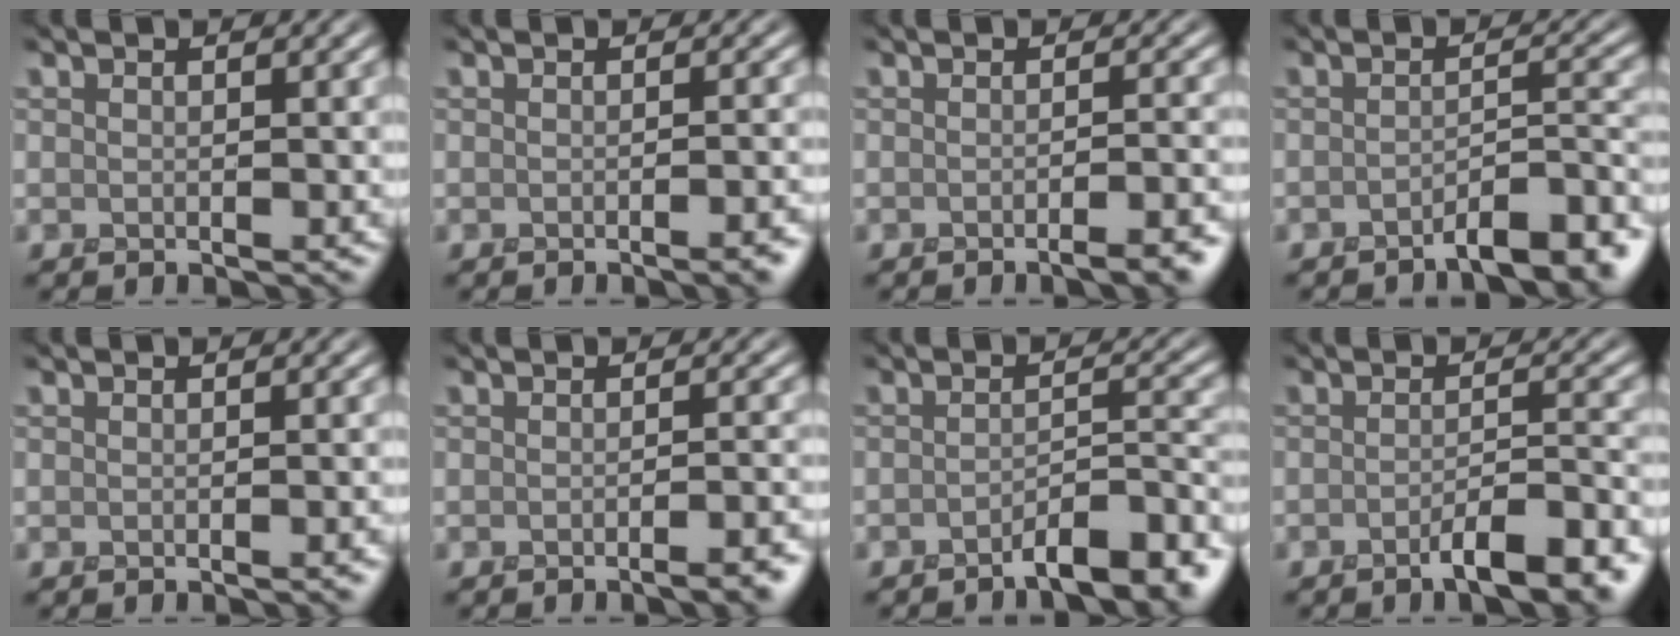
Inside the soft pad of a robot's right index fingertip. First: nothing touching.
{"total": 2.2, "force": [-1.6, 0.3, 1.4], "torque": [-0.020, -0.004, -0.019]}
{"total": 3.3, "force": [-2.5, 0.5, 2.2], "torque": [-0.028, -0.004, -0.030]}
{"total": 4.6, "force": [-3.6, 0.8, 2.8], "torque": [-0.040, 0.006, -0.052]}
{"total": 1.6, "force": [-1.0, 0.4, 1.1], "torque": [-0.014, -0.005, -0.013]}
{"total": 2.9, "force": [-2.2, 0.4, 1.8], "torque": [-0.024, -0.004, -0.026]}
{"total": 5.0, "force": [-3.7, 0.9, 3.1], "torque": [-0.046, 0.005, -0.056]}
{"total": 5.5, "force": [-3.6, 1.1, 4.0], "torque": [-0.060, 0.000, -0.054]}